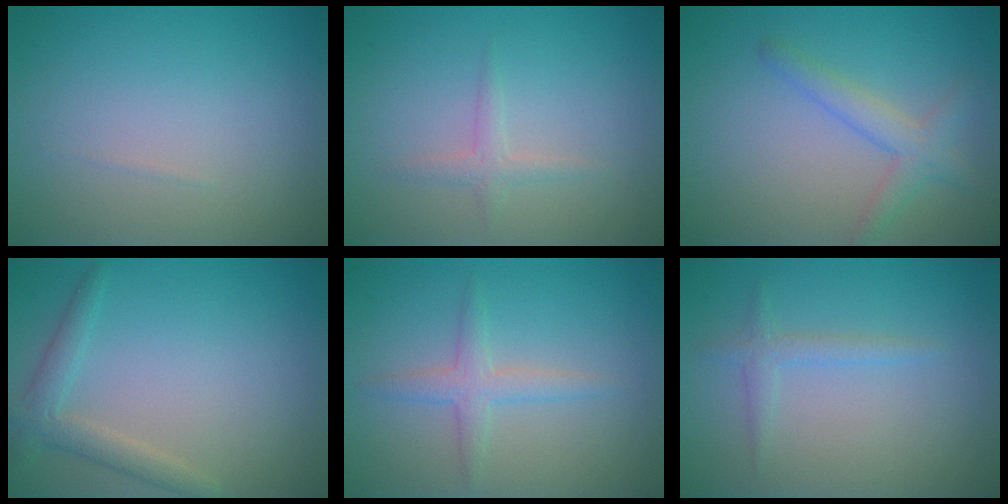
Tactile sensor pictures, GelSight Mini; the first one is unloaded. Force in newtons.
{"total": 1.3, "press": 1.3, "slide": 0.1}
{"total": 2.7, "press": 2.7, "slide": 0.1}
{"total": 2.5, "press": 2.5, "slide": 0.2}
{"total": 2.2, "press": 2.2, "slide": 0.1}
{"total": 1.4, "press": 1.4, "slide": 0.1}